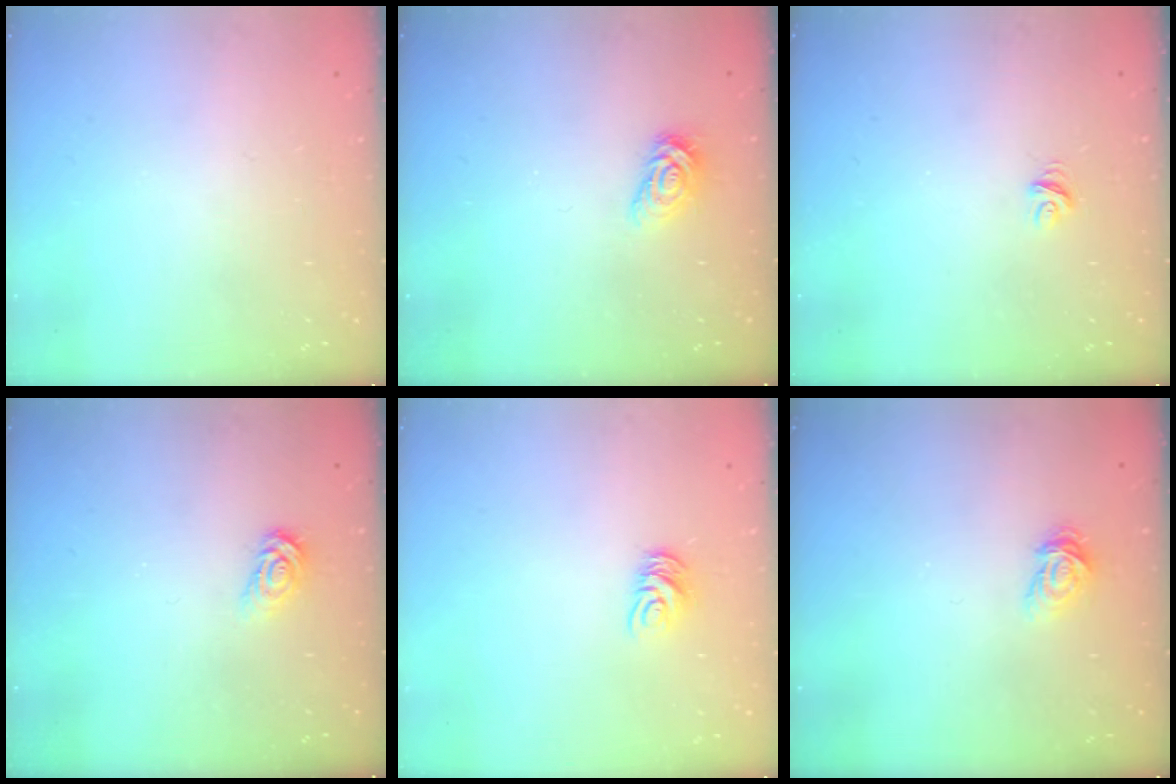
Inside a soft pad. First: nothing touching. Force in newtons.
{"total": 4.4, "press": 4.4, "slide": 0.2}
{"total": 4.9, "press": 4.8, "slide": 0.3}
{"total": 3.1, "press": 3.1, "slide": 0.3}
{"total": 7.5, "press": 7.5, "slide": 0.5}
{"total": 3.8, "press": 3.8, "slide": 0.4}